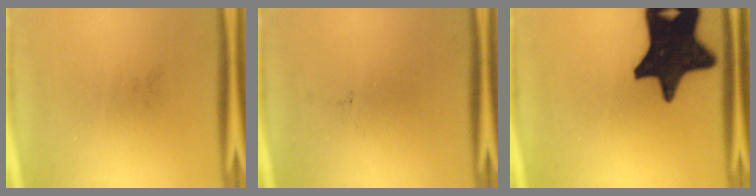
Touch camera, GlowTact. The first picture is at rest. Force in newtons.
{"total": 0.0}
{"total": 20.1}